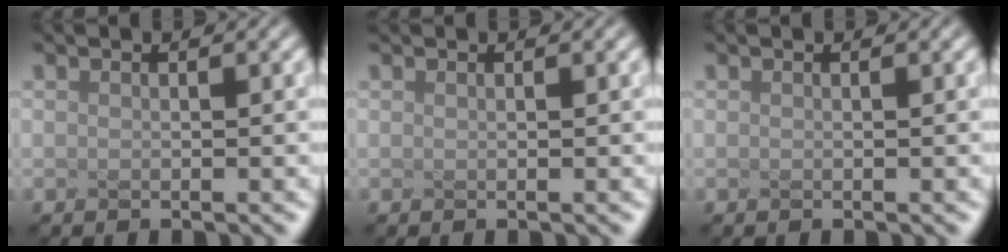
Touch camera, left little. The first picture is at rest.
{"total": 0.6, "force": [0.4, 0.3, 0.3], "torque": [0.000, 0.010, -0.001]}
{"total": 0.0}